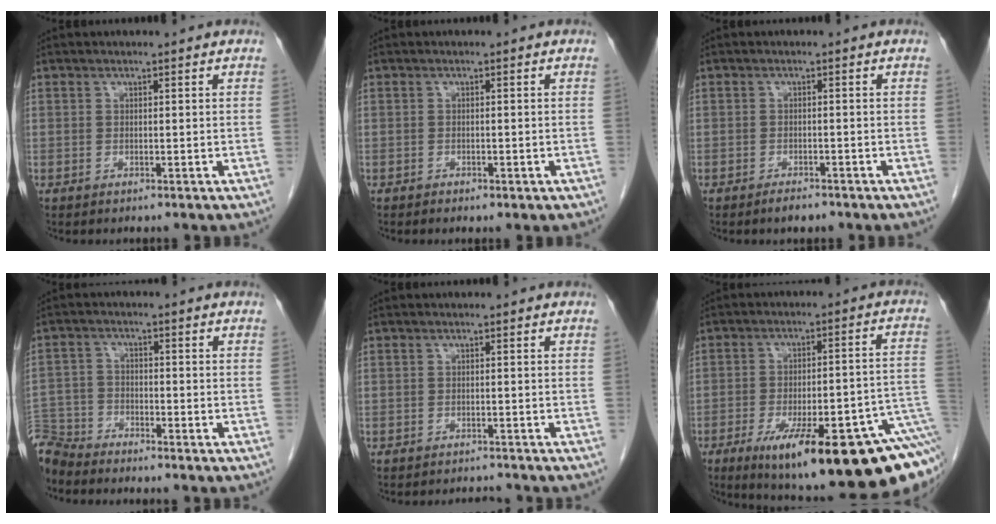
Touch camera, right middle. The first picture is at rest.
{"total": 1.7, "force": [-1.1, 0.7, 1.1], "torque": [-0.016, -0.002, -0.008]}
{"total": 2.0, "force": [-1.6, 0.6, 1.0], "torque": [-0.023, -0.003, -0.021]}
{"total": 6.2, "force": [-6.1, 1.1, 0.1], "torque": [-0.006, -0.006, -0.122]}
{"total": 2.6, "force": [-2.6, 0.2, -0.1], "torque": [0.003, -0.008, -0.038]}
{"total": 24.6, "force": [-13.0, 4.5, 20.4], "torque": [-0.203, 0.005, -0.184]}